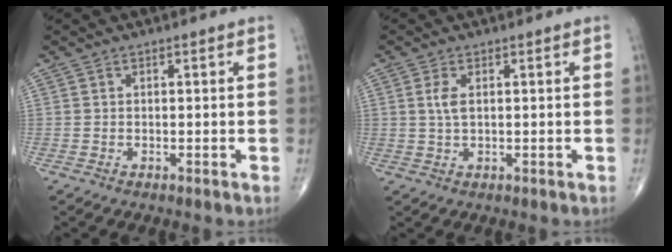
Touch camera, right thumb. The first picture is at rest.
{"total": 2.7, "force": [0.7, 1.2, 2.4], "torque": [-0.053, 0.001, 0.014]}